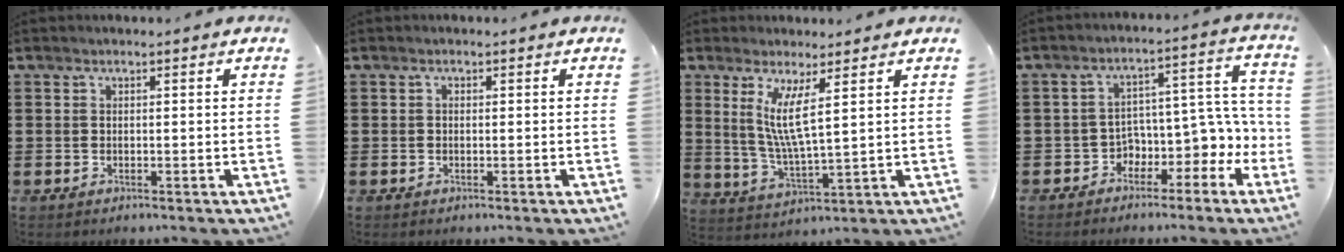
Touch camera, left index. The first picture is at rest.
{"total": 0.5, "force": [-0.1, 0.4, 0.4], "torque": [-0.009, -0.001, -0.002]}
{"total": 7.2, "force": [3.3, 0.7, 6.3], "torque": [-0.131, -0.009, 0.058]}
{"total": 3.8, "force": [-2.0, 3.0, 1.2], "torque": [-0.042, -0.018, -0.043]}